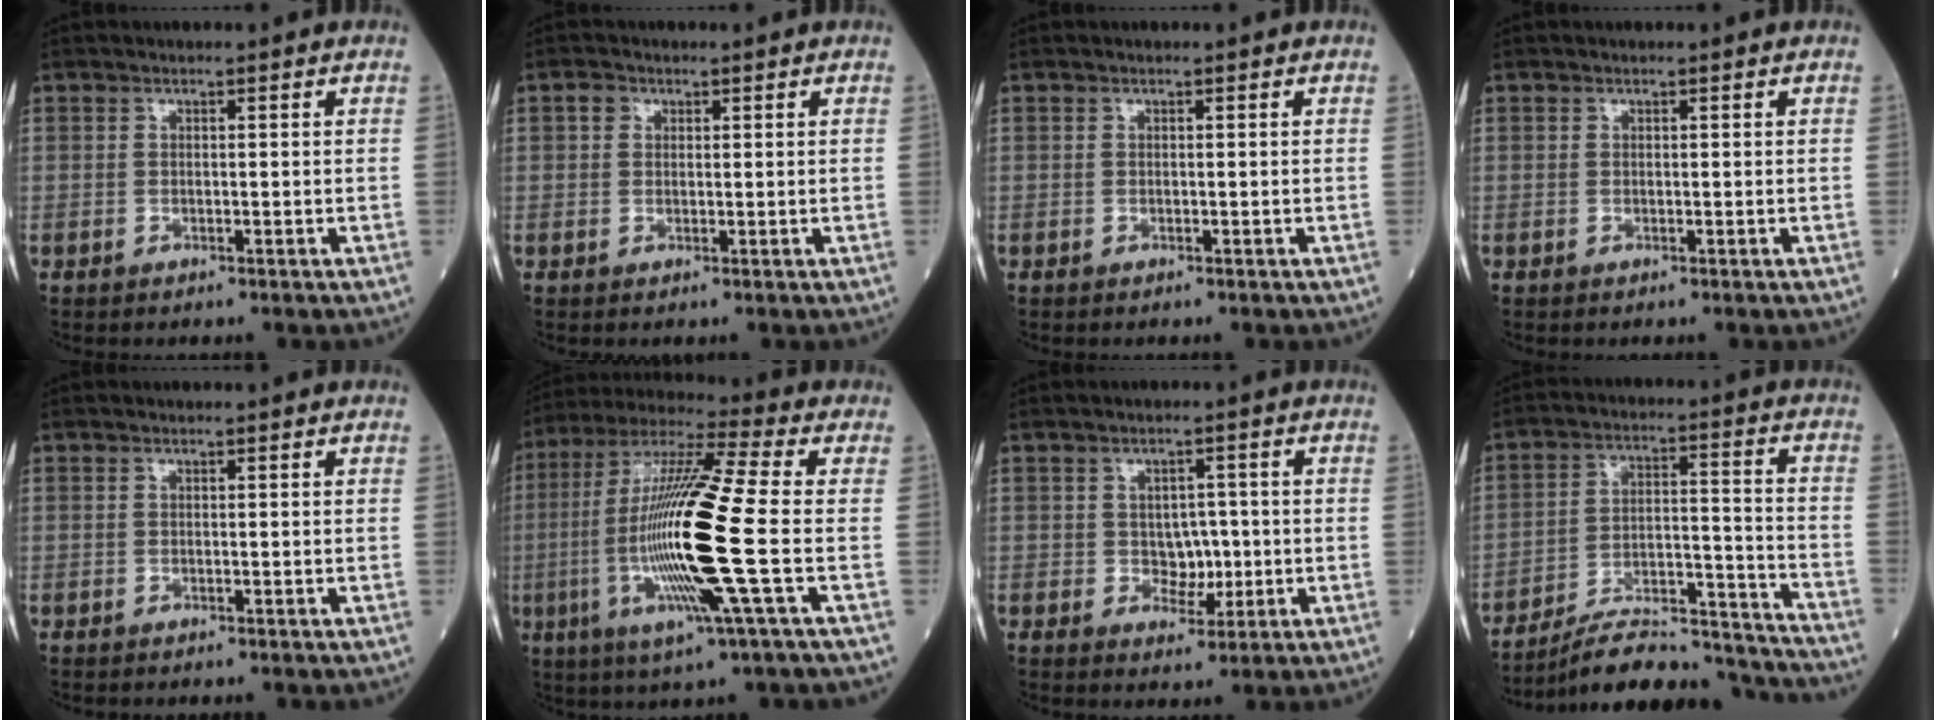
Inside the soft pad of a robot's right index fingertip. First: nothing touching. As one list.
[{"total": 1.6, "force": [0.6, 1.3, 0.6], "torque": [-0.010, 0.007, 0.007]}, {"total": 0.0}, {"total": 0.0}, {"total": 0.0}, {"total": 18.8, "force": [-3.1, -0.2, 18.5], "torque": [-0.382, -0.011, -0.067]}, {"total": 3.8, "force": [-0.3, 2.7, 2.7], "torque": [-0.034, 0.003, 0.004]}, {"total": 21.0, "force": [-19.9, 2.2, 6.4], "torque": [-0.082, 0.023, -0.295]}]